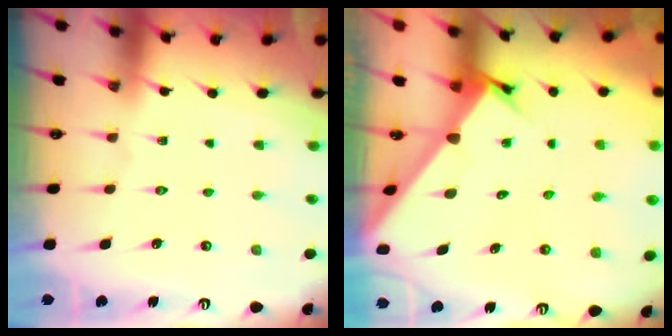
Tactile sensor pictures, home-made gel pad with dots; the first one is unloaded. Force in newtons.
{"total": 2.8, "press": 2.8, "slide": 0.2}